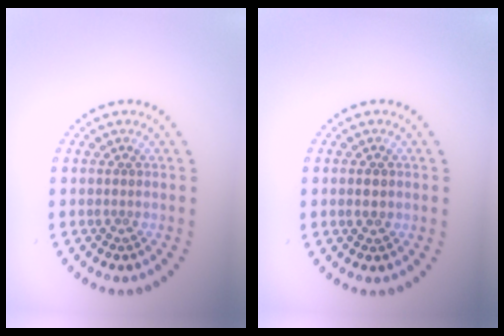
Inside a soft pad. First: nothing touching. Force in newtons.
{"total": 1.6, "press": 1.6, "slide": 0.3}